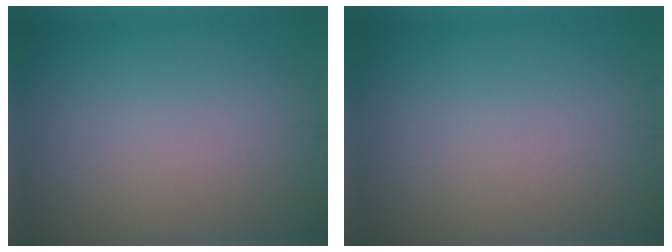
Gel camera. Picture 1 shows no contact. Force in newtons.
{"total": 0.0}